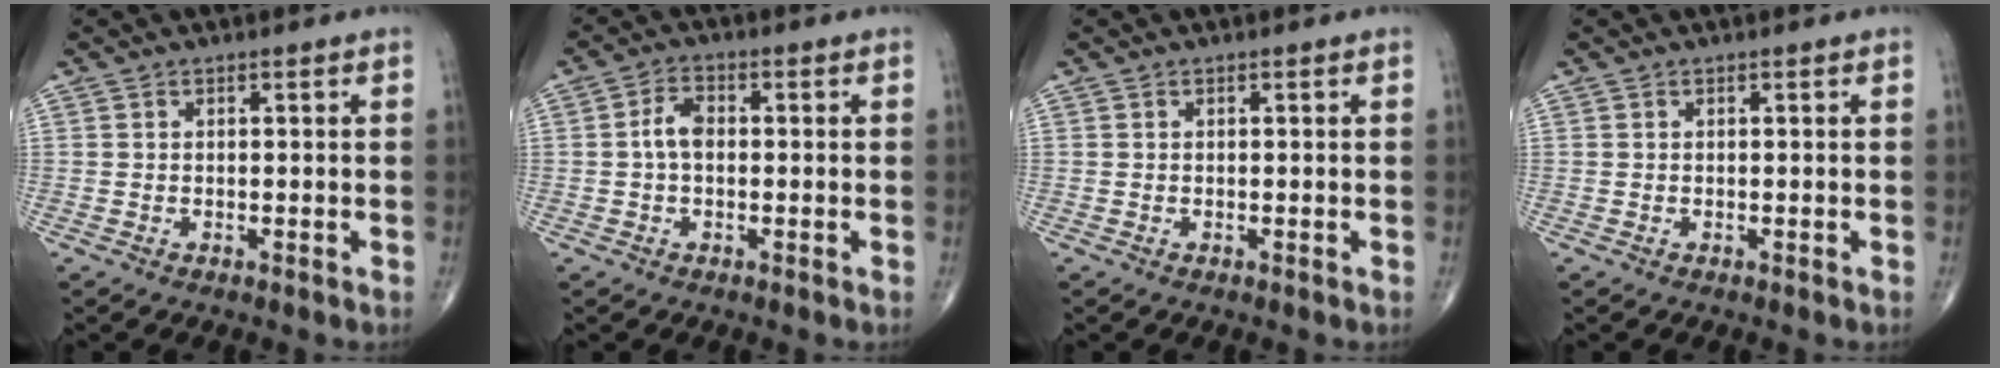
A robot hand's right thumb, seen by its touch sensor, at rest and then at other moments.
{"total": 4.0, "force": [-0.2, 2.5, 3.1], "torque": [-0.056, 0.014, -0.009]}
{"total": 0.0}
{"total": 0.0}